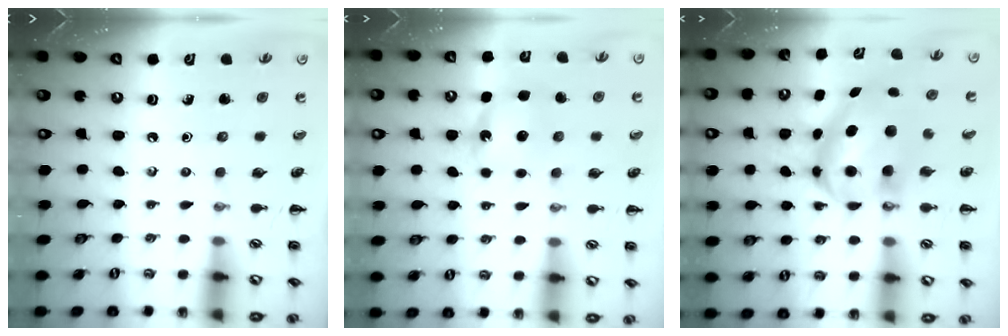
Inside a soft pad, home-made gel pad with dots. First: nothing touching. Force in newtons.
{"total": 5.4, "press": 5.3, "slide": 0.9}
{"total": 7.8, "press": 7.5, "slide": 1.9}